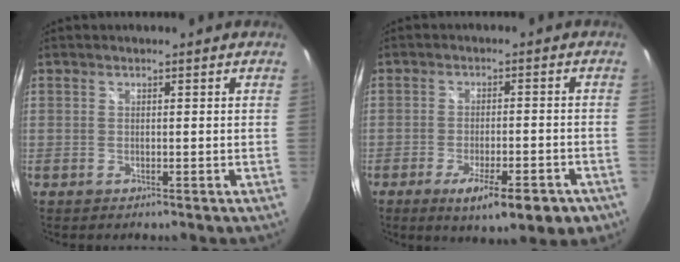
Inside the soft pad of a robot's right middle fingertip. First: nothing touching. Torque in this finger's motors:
{"motor_torque": [1.19, -0.95, 0.19, 0.10]}